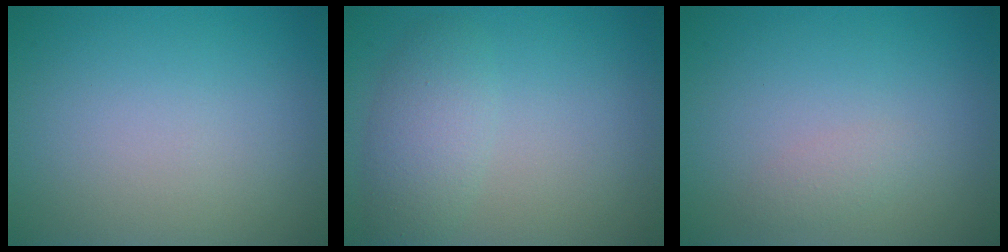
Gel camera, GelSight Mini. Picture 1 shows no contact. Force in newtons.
{"total": 2.6, "press": 2.6, "slide": 0.2}
{"total": 1.0, "press": 1.0, "slide": 0.0}